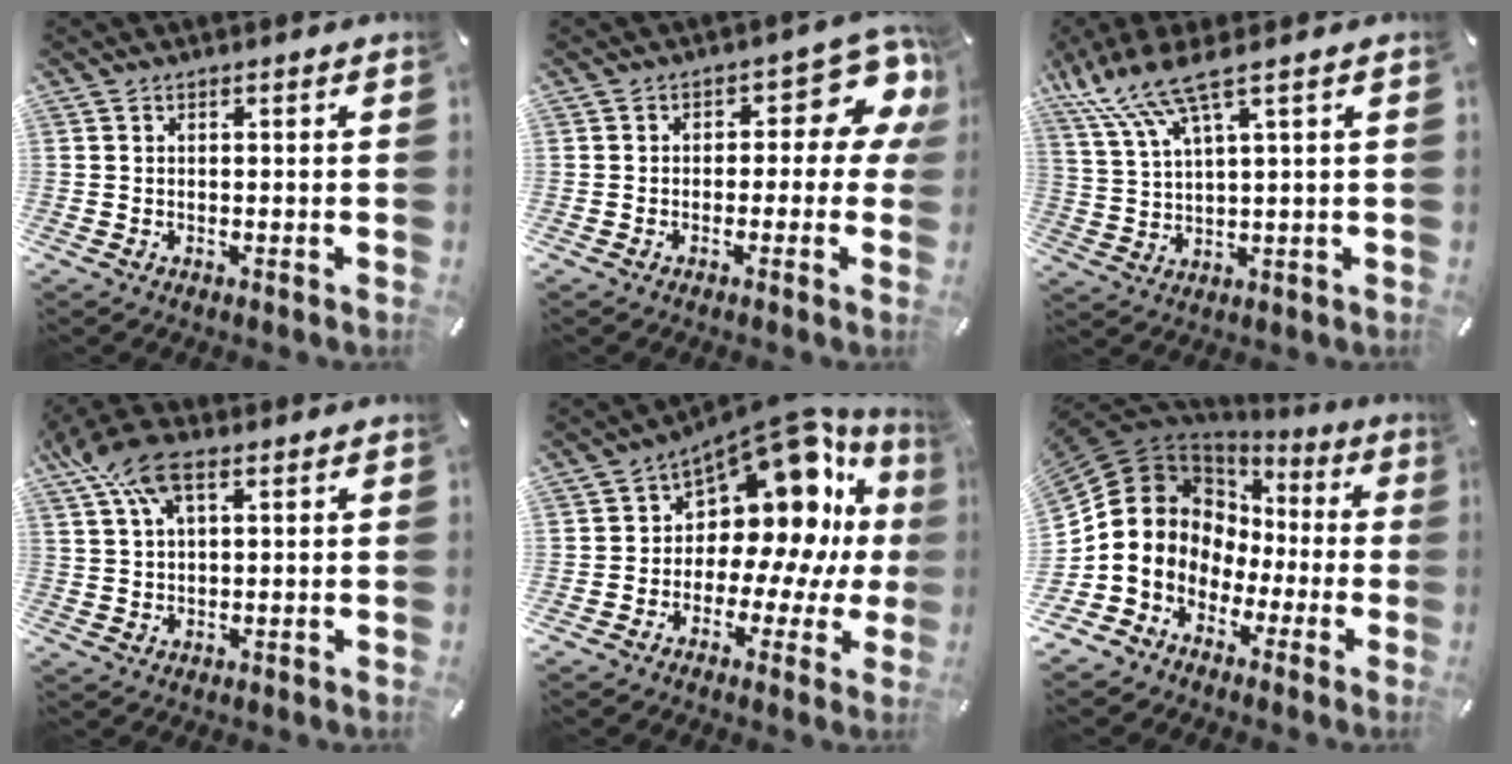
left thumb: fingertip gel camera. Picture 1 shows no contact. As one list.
[{"total": 10.5, "force": [3.4, 5.7, 8.1], "torque": [-0.096, -0.023, 0.057]}, {"total": 11.4, "force": [6.9, 3.3, 8.5], "torque": [-0.194, -0.018, 0.124]}, {"total": 10.8, "force": [5.1, 5.5, 7.7], "torque": [-0.174, -0.005, 0.093]}, {"total": 15.4, "force": [7.0, 9.4, 10.0], "torque": [-0.146, -0.083, 0.114]}, {"total": 11.0, "force": [-0.7, 10.6, 2.6], "torque": [-0.092, -0.032, -0.009]}]